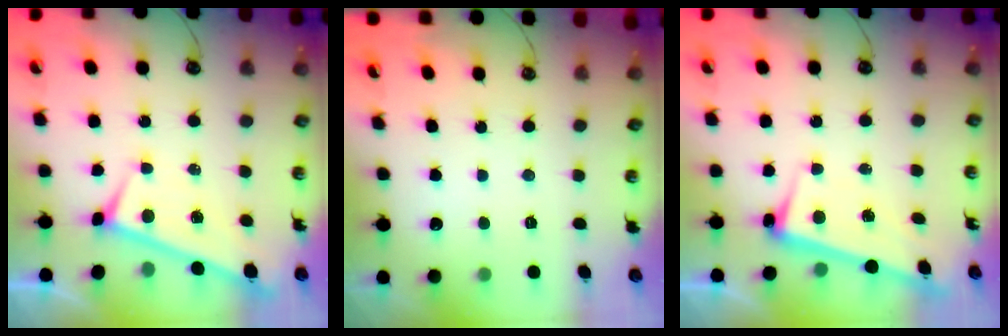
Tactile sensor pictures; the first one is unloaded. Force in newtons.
{"total": 0.0}
{"total": 2.6, "press": 2.5, "slide": 0.7}